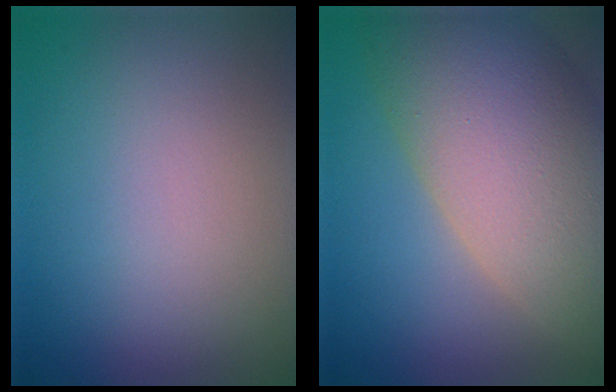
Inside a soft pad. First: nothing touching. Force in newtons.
{"total": 11.8, "press": 11.8, "slide": 1.0}